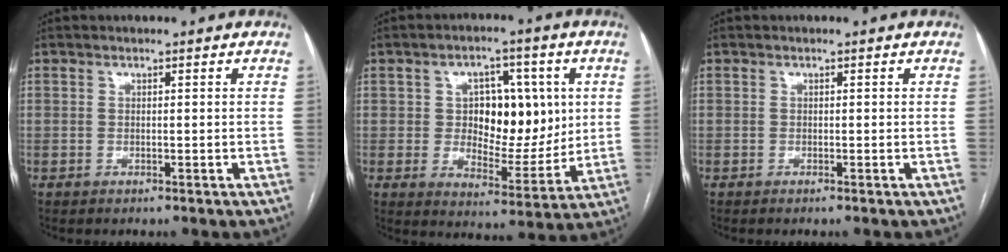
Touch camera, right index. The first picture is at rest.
{"total": 11.8, "force": [1.8, 6.7, 9.6], "torque": [-0.134, 0.014, 0.037]}
{"total": 0.0}